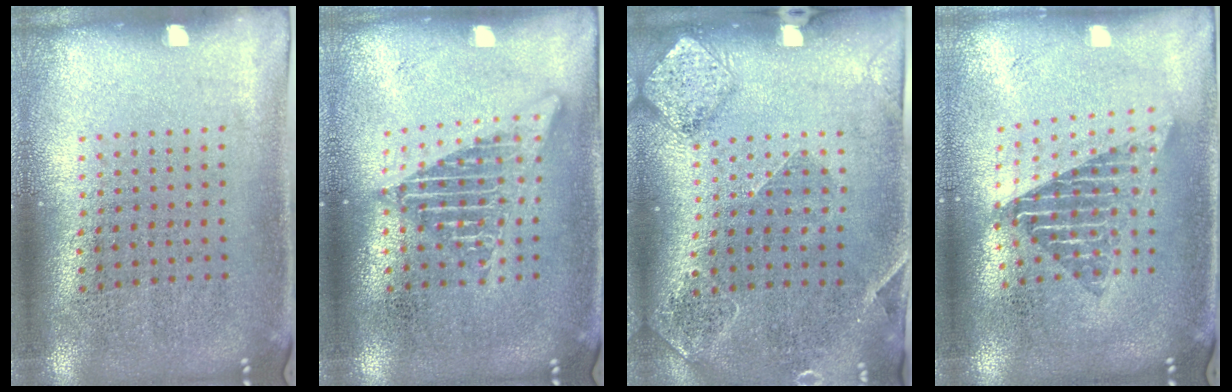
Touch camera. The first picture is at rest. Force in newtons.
{"total": 2.2, "press": 2.2, "slide": 0.2}
{"total": 1.5, "press": 1.5, "slide": 0.4}
{"total": 1.7, "press": 1.4, "slide": 1.0}